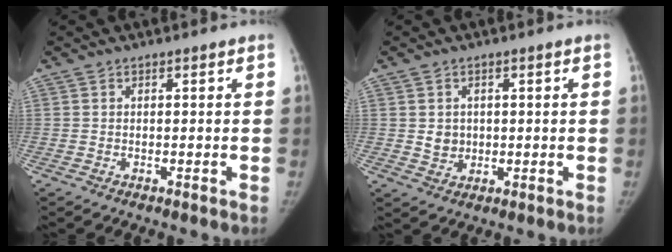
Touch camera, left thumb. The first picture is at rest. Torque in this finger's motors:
{"motor_torque": [-0.05, 0.03, 0.15, -0.04, 0.00]}